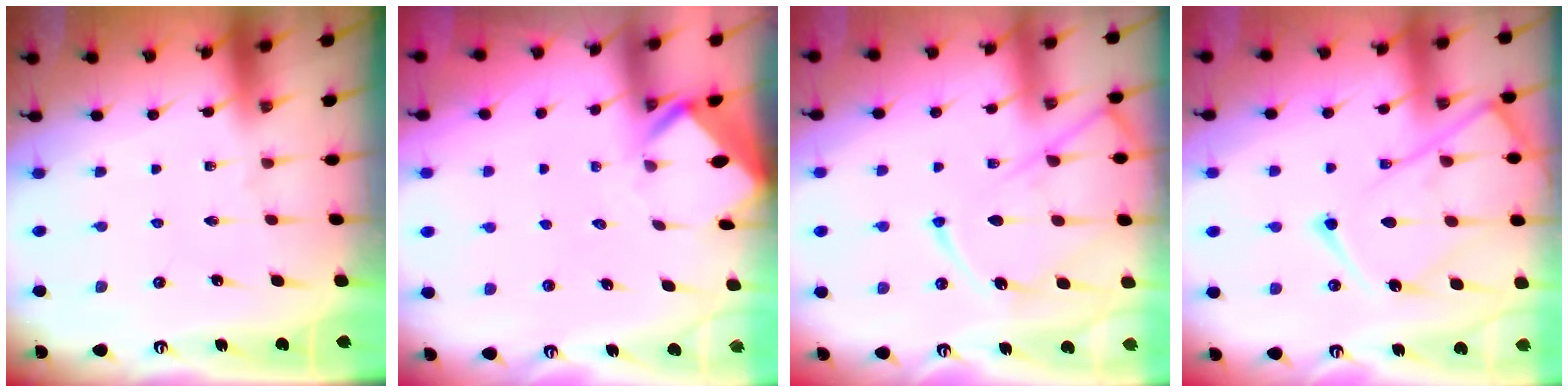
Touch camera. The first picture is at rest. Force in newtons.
{"total": 2.7, "press": 2.6, "slide": 0.3}
{"total": 13.6, "press": 13.6, "slide": 1.3}
{"total": 17.7, "press": 17.6, "slide": 1.7}